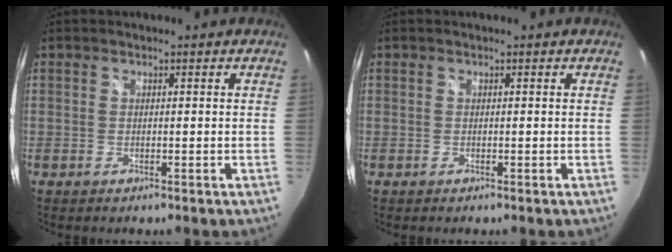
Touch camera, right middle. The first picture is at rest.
{"total": 0.0}